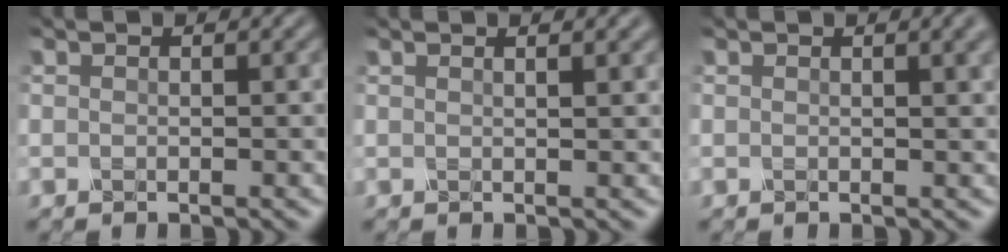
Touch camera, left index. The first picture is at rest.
{"total": 2.1, "force": [1.3, 0.5, 1.5], "torque": [-0.010, 0.008, 0.009]}
{"total": 2.5, "force": [1.4, 0.7, 1.9], "torque": [-0.025, 0.007, 0.024]}